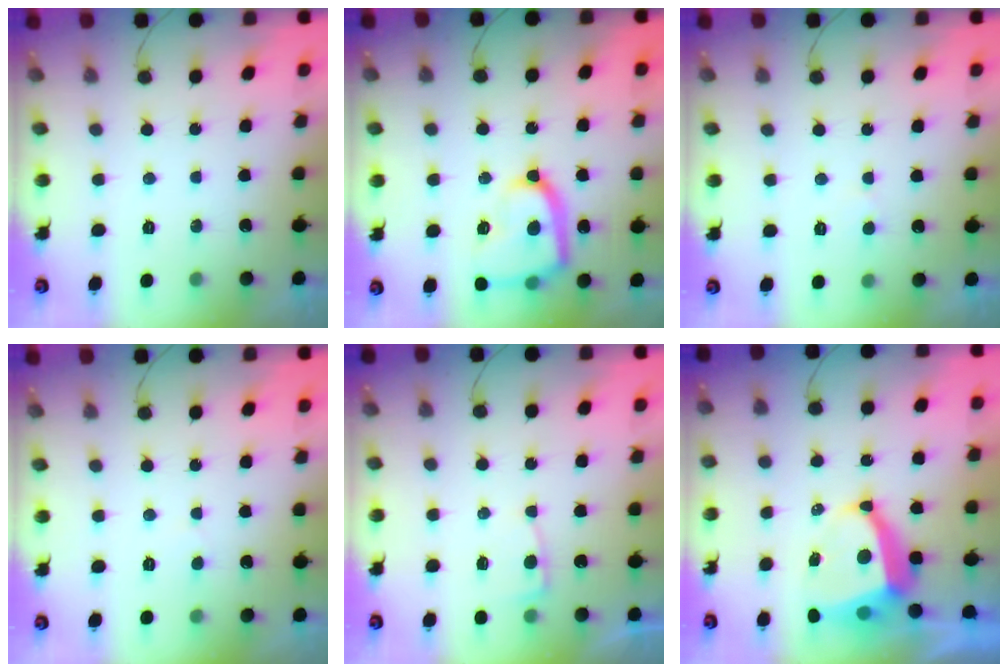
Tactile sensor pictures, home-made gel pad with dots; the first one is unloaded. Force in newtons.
{"total": 16.7, "press": 16.7, "slide": 1.3}
{"total": 3.5, "press": 3.5, "slide": 0.4}
{"total": 2.6, "press": 2.6, "slide": 0.2}
{"total": 3.8, "press": 3.8, "slide": 0.5}
{"total": 9.6, "press": 9.5, "slide": 1.1}